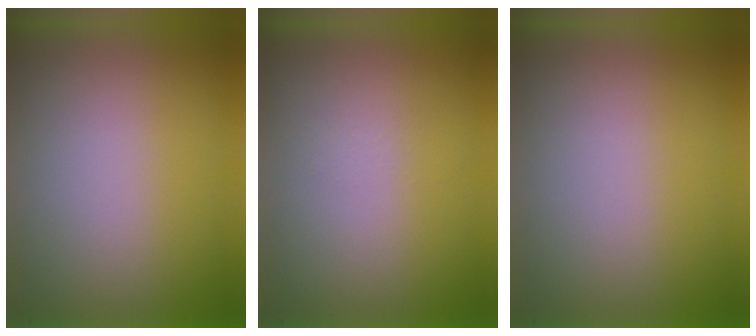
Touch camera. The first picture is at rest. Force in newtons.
{"total": 1.3}
{"total": 0.0}